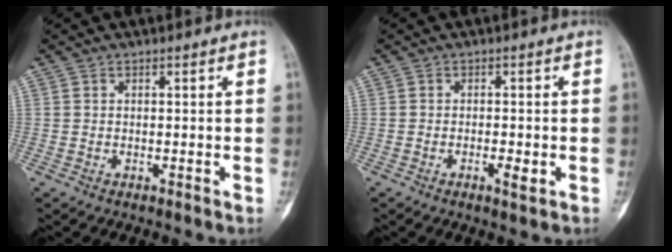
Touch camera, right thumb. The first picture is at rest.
{"total": 2.3, "force": [-0.9, 0.7, 2.0], "torque": [-0.033, -0.005, -0.013]}